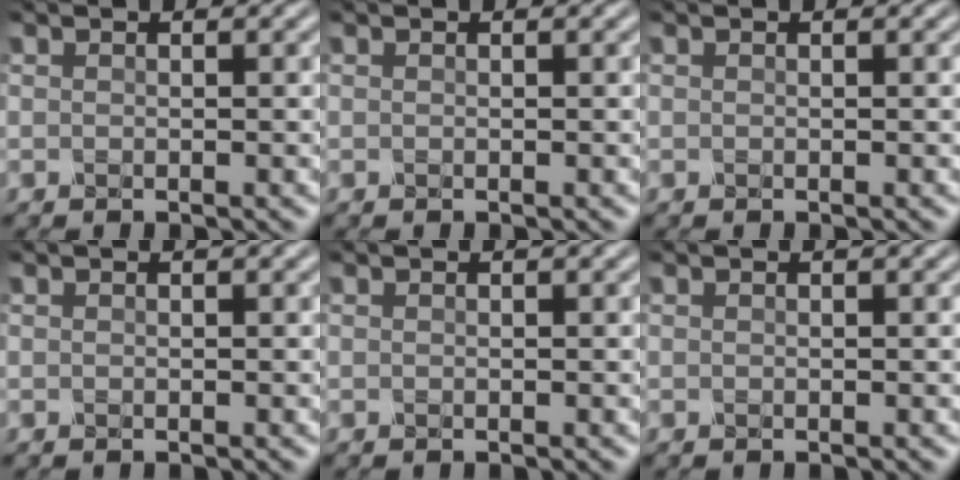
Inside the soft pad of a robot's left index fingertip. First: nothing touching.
{"total": 0.0}
{"total": 0.0}
{"total": 0.0}
{"total": 0.0}
{"total": 0.0}